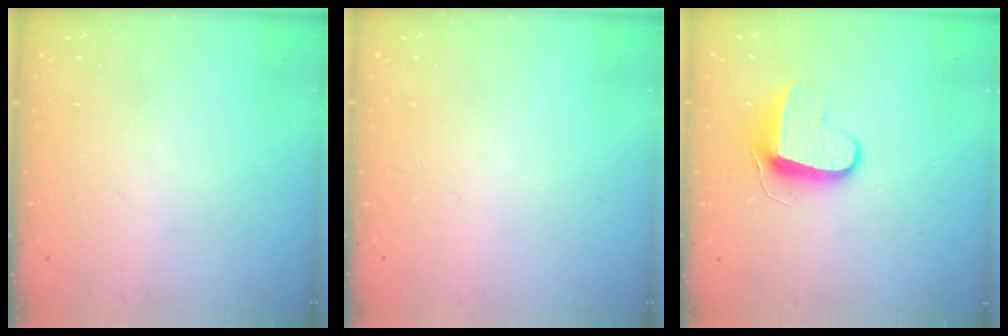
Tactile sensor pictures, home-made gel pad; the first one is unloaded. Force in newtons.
{"total": 0.0}
{"total": 9.0, "press": 8.9, "slide": 0.7}